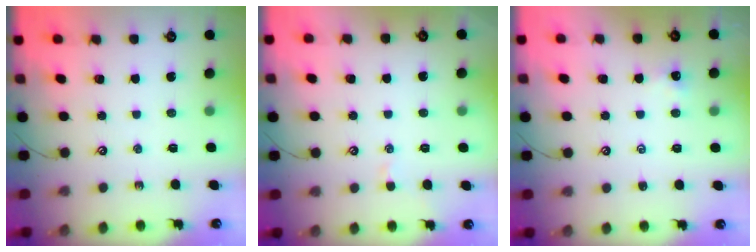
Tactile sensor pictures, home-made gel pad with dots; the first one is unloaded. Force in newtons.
{"total": 1.0, "press": 0.8, "slide": 0.5}
{"total": 0.0}